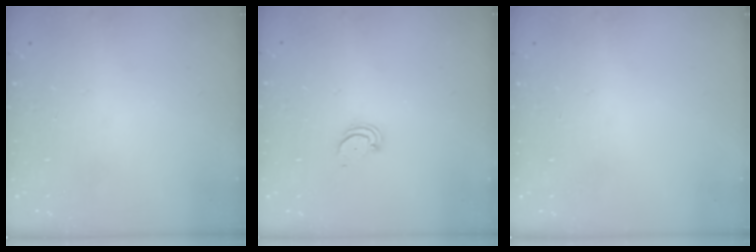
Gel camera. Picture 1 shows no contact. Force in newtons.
{"total": 2.0, "press": 2.0, "slide": 0.2}
{"total": 0.0}